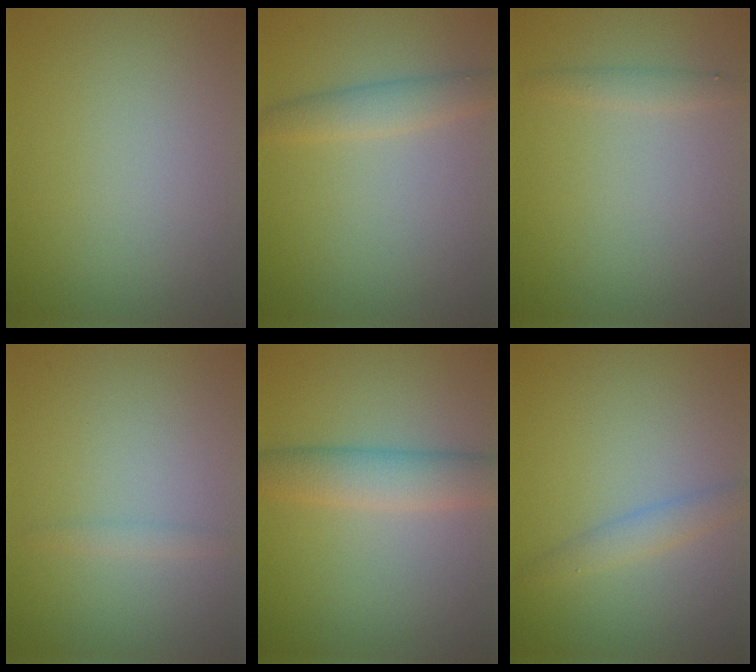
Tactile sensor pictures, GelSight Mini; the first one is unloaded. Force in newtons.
{"total": 2.4, "press": 2.4, "slide": 0.1}
{"total": 1.1, "press": 1.1, "slide": 0.1}
{"total": 0.8, "press": 0.8, "slide": 0.0}
{"total": 4.3, "press": 4.3, "slide": 0.3}
{"total": 1.8, "press": 1.8, "slide": 0.1}